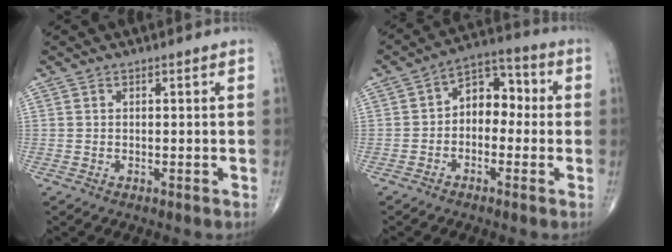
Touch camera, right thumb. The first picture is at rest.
{"total": 8.4, "force": [-0.4, 5.8, 6.0], "torque": [-0.057, 0.038, -0.025]}